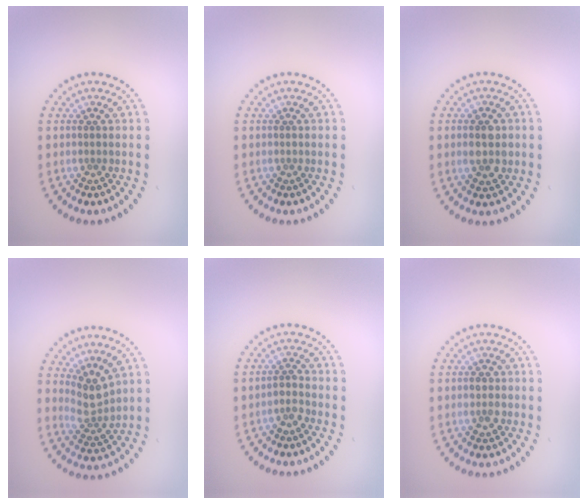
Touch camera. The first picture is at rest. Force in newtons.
{"total": 0.0}
{"total": 2.9, "press": 2.9, "slide": 0.1}
{"total": 2.8, "press": 2.1, "slide": 1.8}
{"total": 1.3, "press": 1.0, "slide": 0.7}
{"total": 1.4, "press": 1.4, "slide": 0.2}